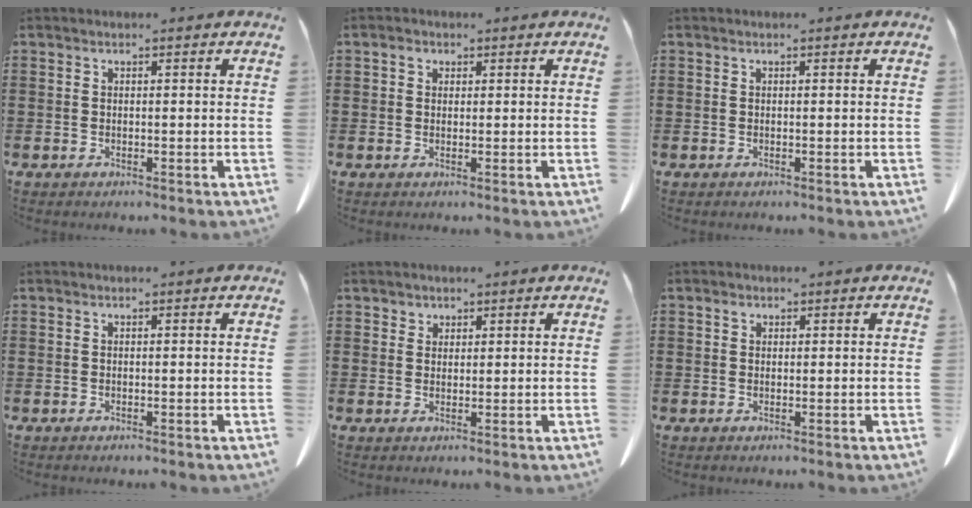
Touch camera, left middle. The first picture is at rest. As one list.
[{"total": 1.5, "force": [0.7, 1.2, 0.7], "torque": [-0.010, 0.003, 0.011]}, {"total": 0.0}, {"total": 0.0}, {"total": 1.6, "force": [1.4, 0.9, 0.0], "torque": [-0.004, 0.003, 0.029]}, {"total": 1.1, "force": [0.5, 0.8, 0.5], "torque": [-0.005, 0.002, 0.009]}]